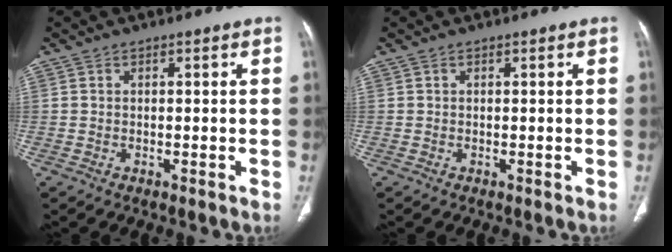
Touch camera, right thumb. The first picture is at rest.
{"total": 0.0}